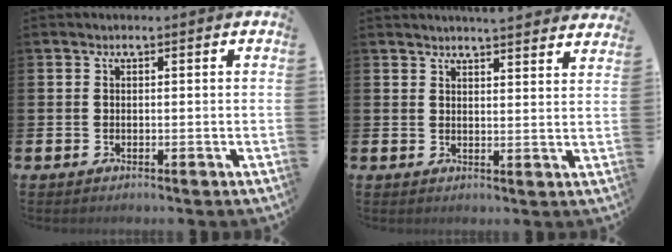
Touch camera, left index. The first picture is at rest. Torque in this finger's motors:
{"motor_torque": [0.71, -1.43, 0.58, 0.04]}